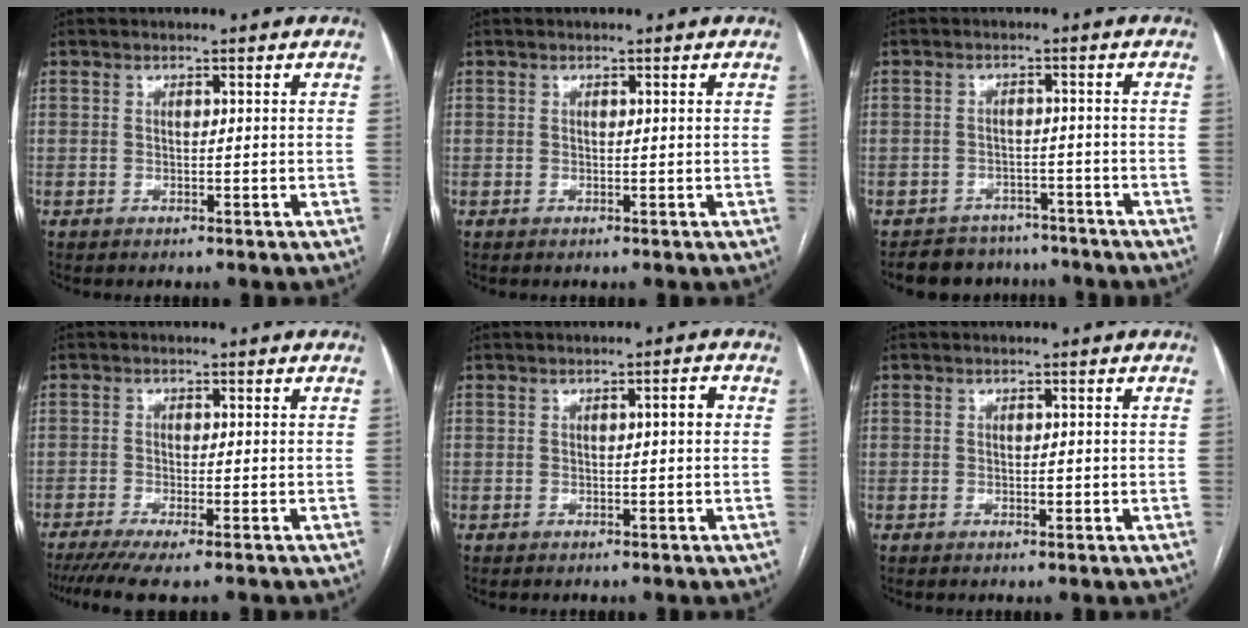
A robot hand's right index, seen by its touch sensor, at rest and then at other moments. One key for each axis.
{"total": 0.0}
{"total": 6.7, "fx": -5.9, "fy": 3.3, "fz": -0.3, "tx": 0.019, "ty": 0.016, "tz": -0.079}
{"total": 6.5, "fx": -5.0, "fy": 0.2, "fz": 4.1, "tx": -0.057, "ty": -0.014, "tz": -0.082}
{"total": 1.7, "fx": 0.1, "fy": 0.2, "fz": 1.7, "tx": -0.023, "ty": 0.005, "tz": 0.002}
{"total": 0.9, "fx": -0.2, "fy": 0.5, "fz": 0.8, "tx": -0.012, "ty": 0.001, "tz": -0.001}